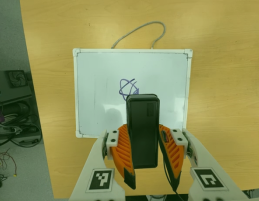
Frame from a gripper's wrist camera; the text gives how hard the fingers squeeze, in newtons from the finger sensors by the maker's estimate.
{"total": 5.8, "left": 4.7, "right": 7.0}